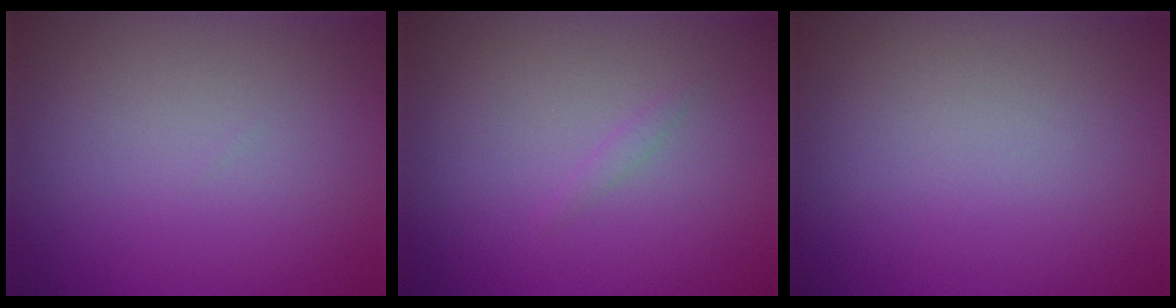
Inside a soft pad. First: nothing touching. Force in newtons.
{"total": 0.6, "press": 0.6, "slide": 0.0}
{"total": 0.0}